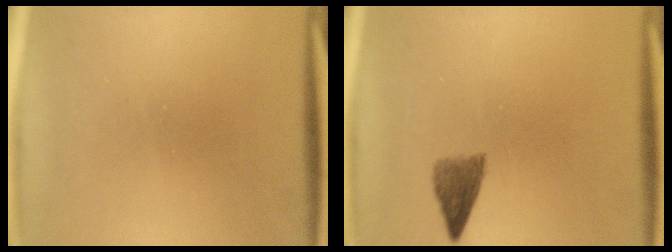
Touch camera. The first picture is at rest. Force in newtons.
{"total": 3.0}